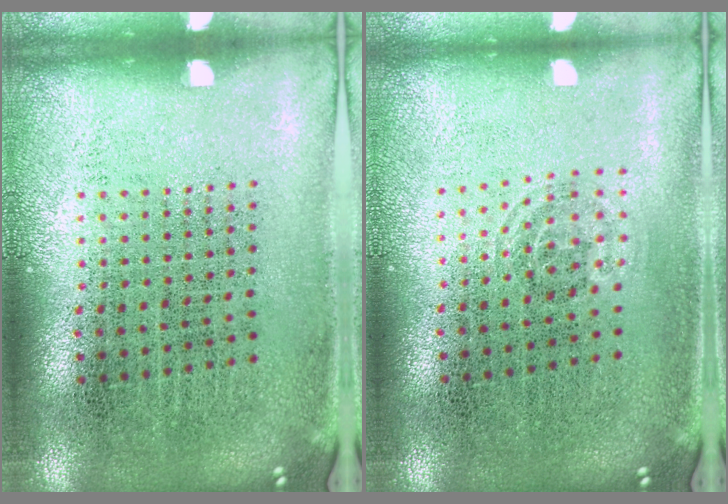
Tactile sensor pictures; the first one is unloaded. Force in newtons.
{"total": 0.8, "press": 0.5, "slide": 0.6}